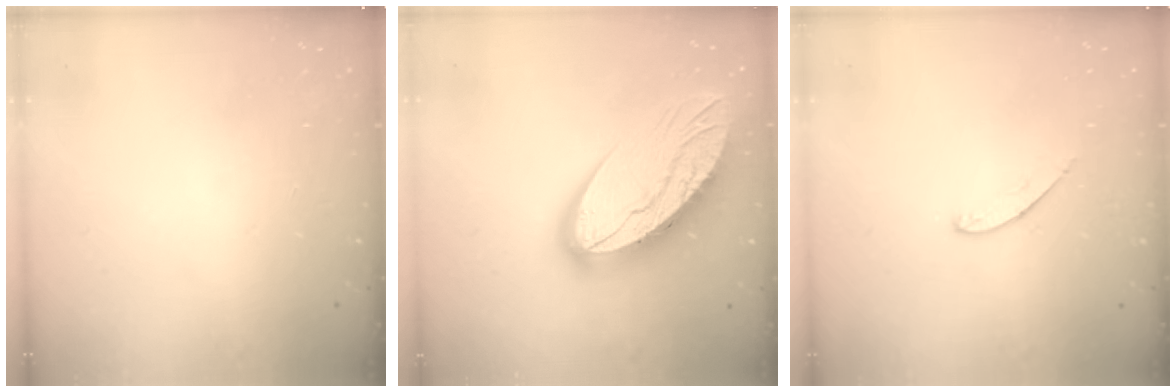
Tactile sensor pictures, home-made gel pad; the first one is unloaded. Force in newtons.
{"total": 20.8, "press": 20.7, "slide": 2.0}
{"total": 5.9, "press": 5.9, "slide": 0.6}